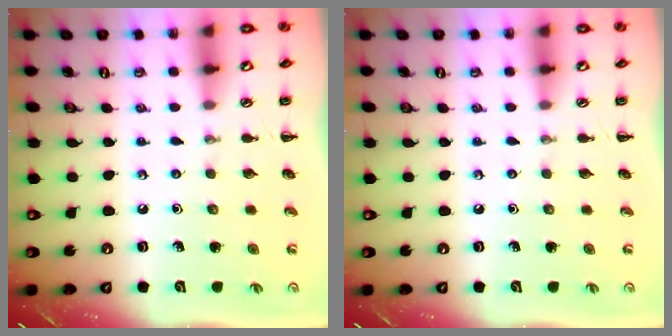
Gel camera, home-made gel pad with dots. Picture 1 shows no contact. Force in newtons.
{"total": 0.0}